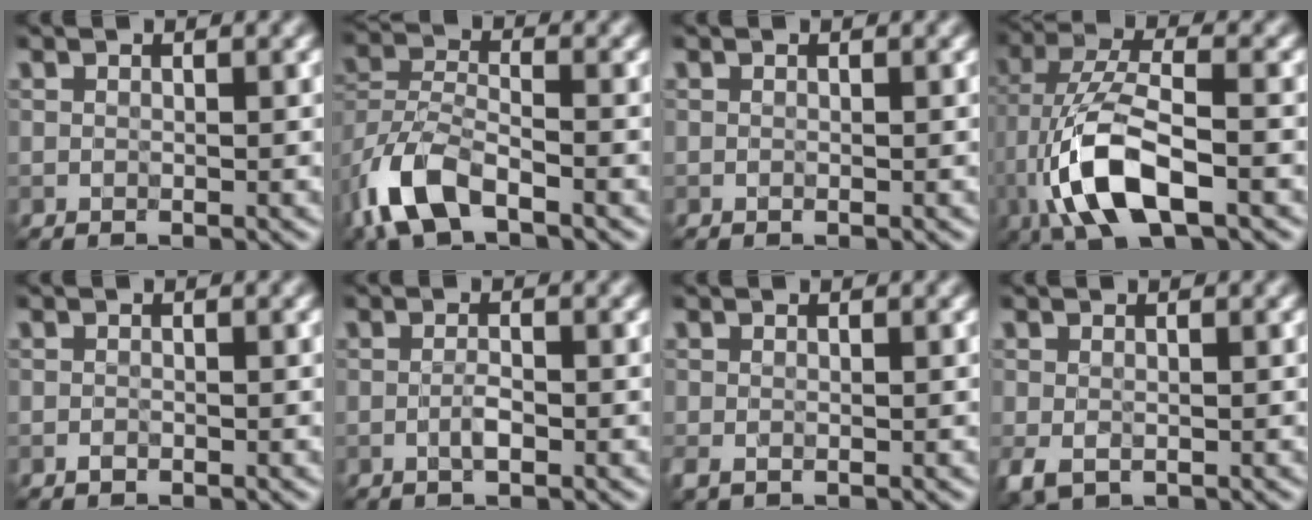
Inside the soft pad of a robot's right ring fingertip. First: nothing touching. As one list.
[{"total": 6.0, "force": [-3.6, 2.8, 3.9], "torque": [-0.082, -0.004, -0.083]}, {"total": 0.0}, {"total": 8.8, "force": [-2.7, 3.6, 7.6], "torque": [-0.157, 0.009, -0.058]}, {"total": 0.5, "force": [-0.4, 0.3, 0.2], "torque": [-0.003, -0.001, -0.007]}, {"total": 1.5, "force": [-0.5, 0.4, 1.3], "torque": [-0.026, 0.000, -0.011]}, {"total": 0.9, "force": [-0.3, 0.5, 0.7], "torque": [-0.017, -0.006, -0.005]}, {"total": 2.0, "force": [-0.7, 1.3, 1.4], "torque": [-0.035, -0.011, -0.012]}]